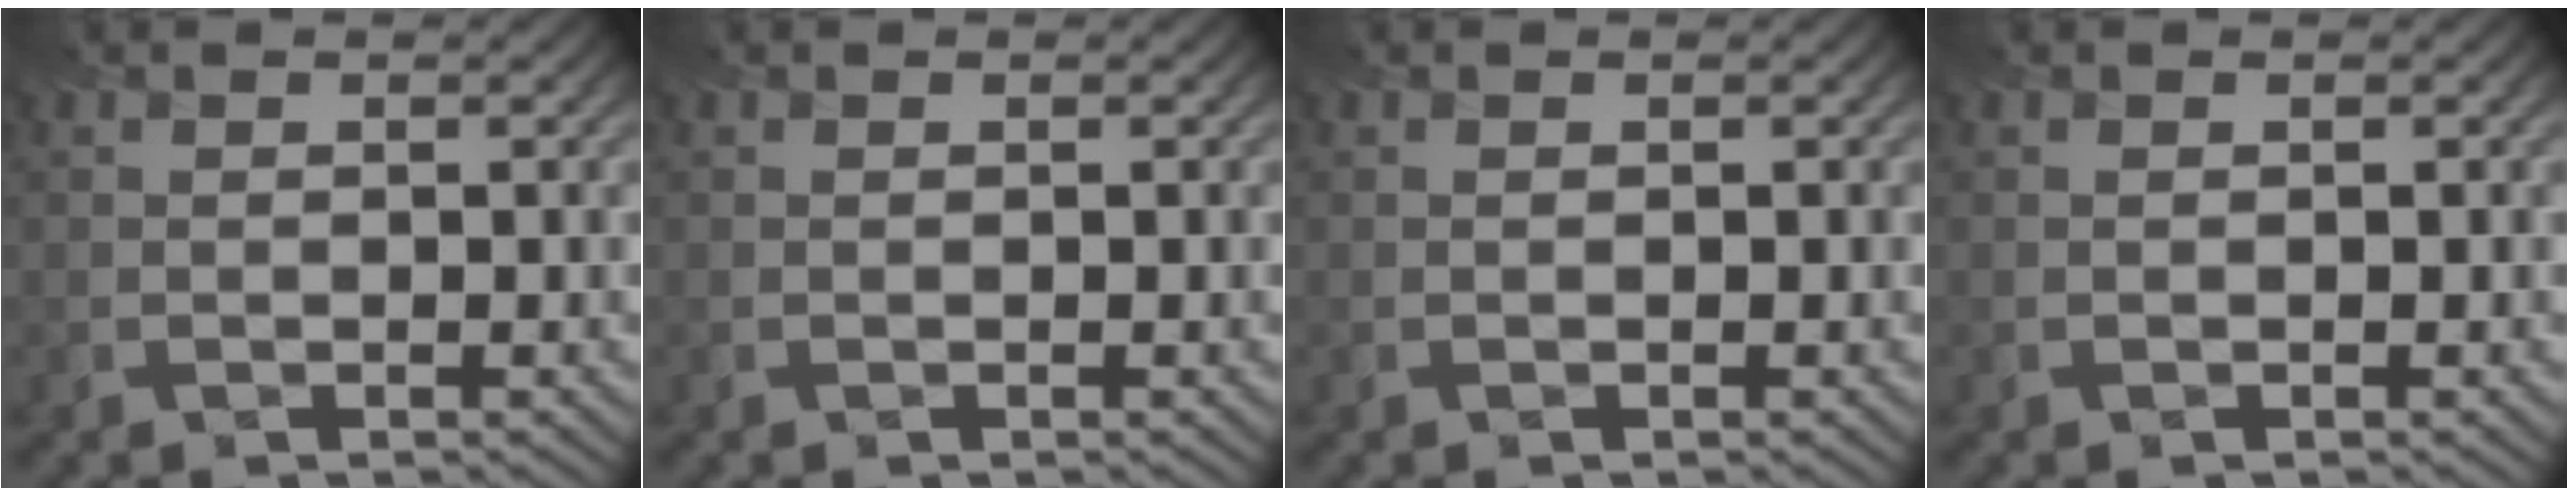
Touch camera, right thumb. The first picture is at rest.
{"total": 0.0}
{"total": 0.0}
{"total": 0.0}